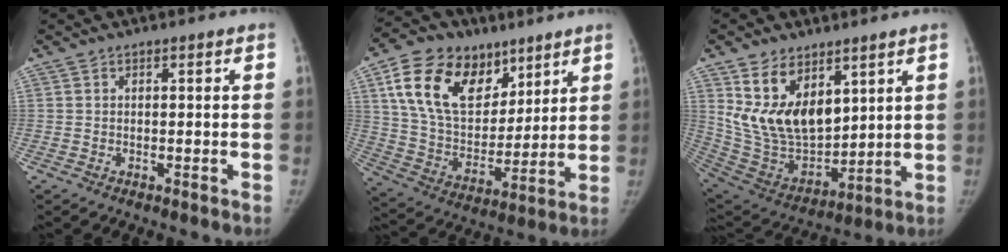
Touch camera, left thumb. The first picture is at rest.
{"total": 21.8, "force": [11.1, 14.1, 12.4], "torque": [-0.194, -0.028, 0.203]}
{"total": 17.0, "force": [7.9, 10.0, 11.2], "torque": [-0.166, -0.043, 0.177]}